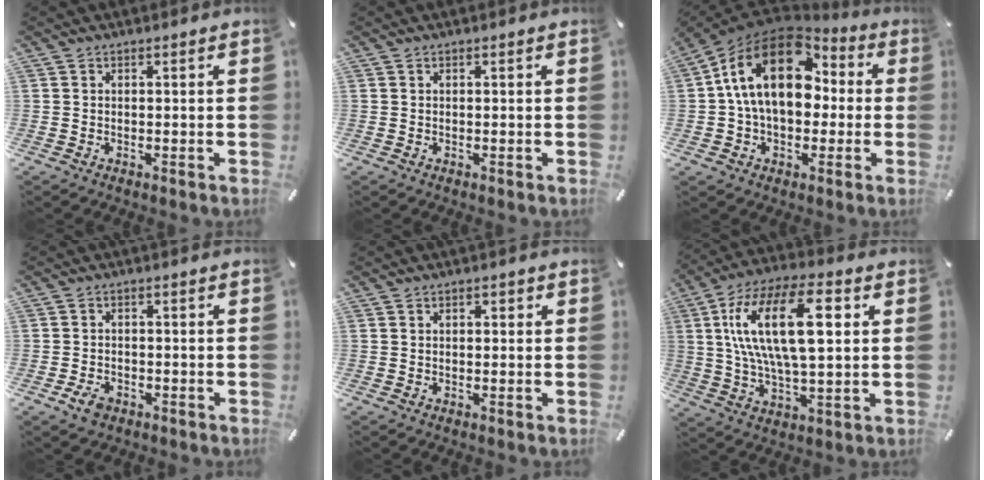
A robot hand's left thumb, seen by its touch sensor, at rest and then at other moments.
{"total": 0.0}
{"total": 19.7, "force": [3.7, 13.2, 14.1], "torque": [-0.266, 0.002, 0.060]}
{"total": 3.3, "force": [-2.0, 2.1, 1.7], "torque": [-0.042, 0.006, -0.041]}
{"total": 1.3, "force": [0.2, 0.8, 1.0], "torque": [-0.020, 0.006, 0.001]}
{"total": 20.9, "force": [5.6, 8.7, 18.2], "torque": [-0.368, -0.001, 0.080]}